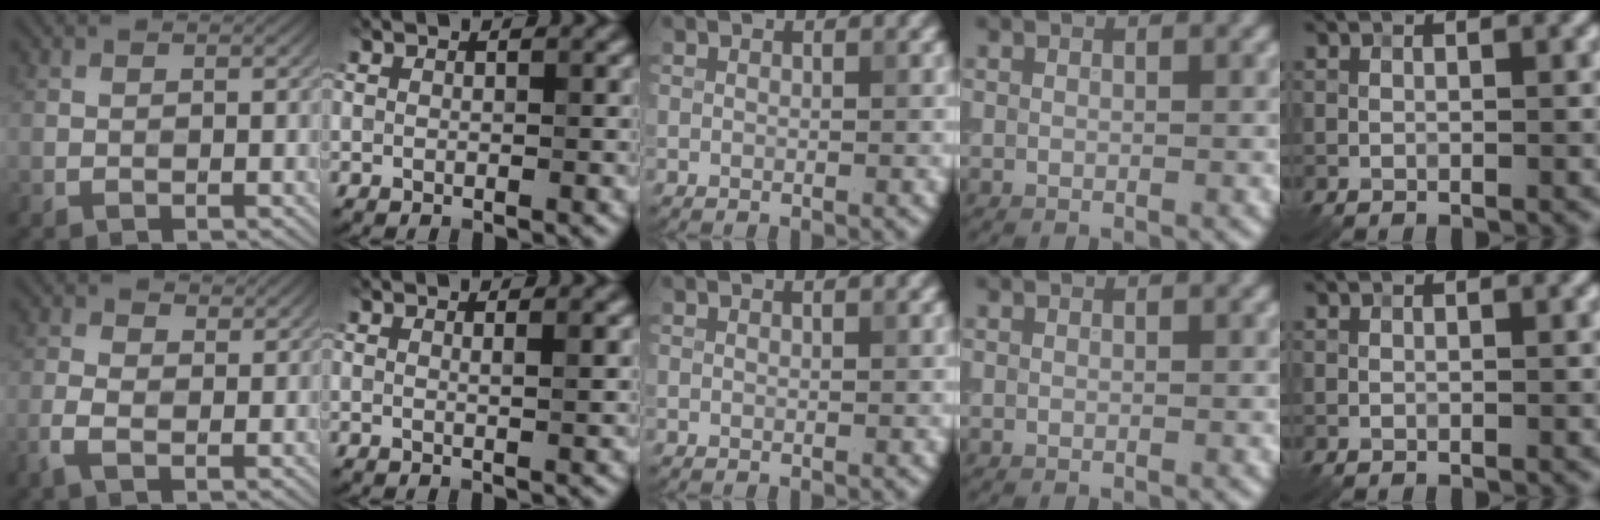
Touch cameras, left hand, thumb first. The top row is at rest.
{"thumb": {"total": 3.2, "force": [0.0, 1.9, 2.5], "torque": [-0.066, 0.005, -0.006]}, "index": {"total": 1.0, "force": [0.5, -0.1, 0.9], "torque": [-0.015, 0.003, 0.007]}}